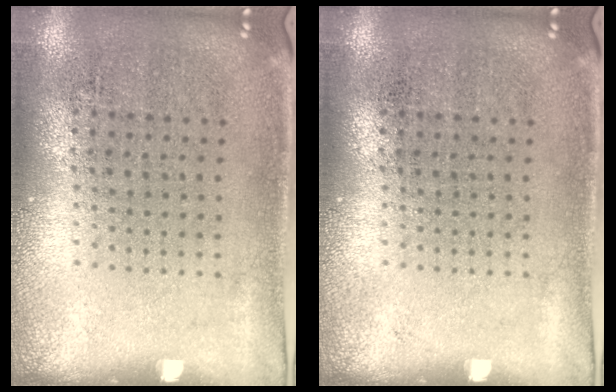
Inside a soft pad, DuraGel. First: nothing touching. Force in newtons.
{"total": 0.0}